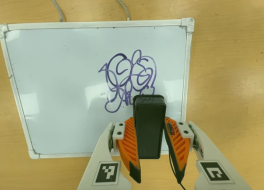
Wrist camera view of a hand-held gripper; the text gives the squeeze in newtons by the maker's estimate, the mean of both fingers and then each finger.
{"total": 4.4, "left": 2.9, "right": 6.0}